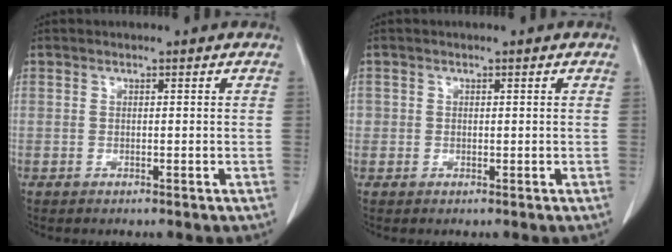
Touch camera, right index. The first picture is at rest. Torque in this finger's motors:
{"motor_torque": [0.09, -0.05, 0.01, 0.00]}